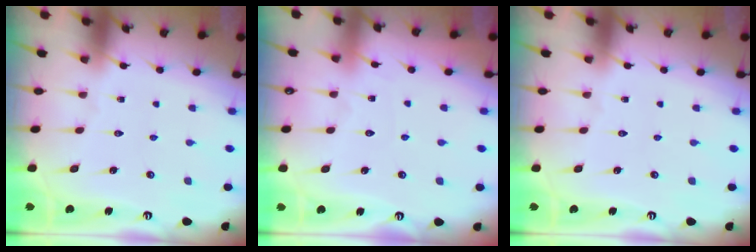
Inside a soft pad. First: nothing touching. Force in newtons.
{"total": 3.5, "press": 3.4, "slide": 0.6}
{"total": 0.0}